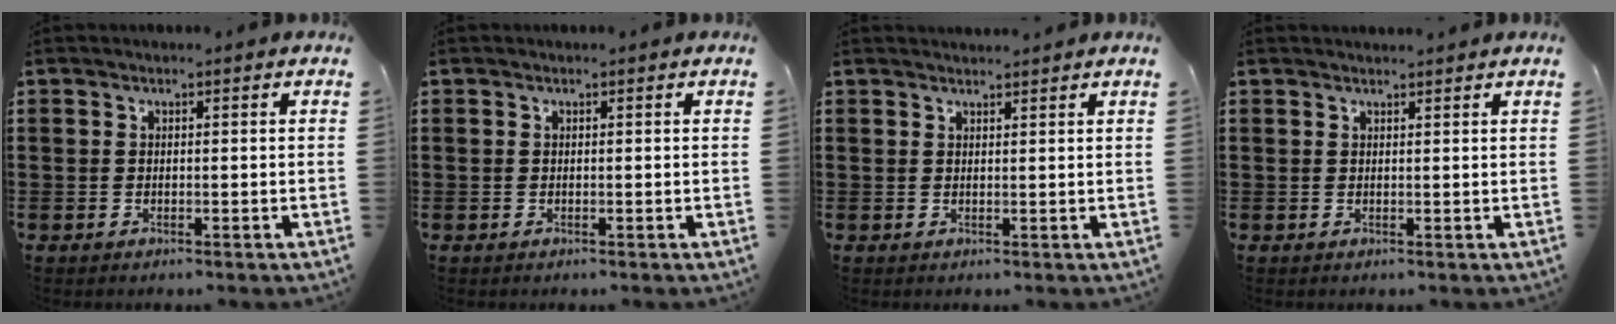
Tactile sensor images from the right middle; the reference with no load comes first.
{"total": 0.0}
{"total": 1.3, "force": [1.3, -0.1, 0.0], "torque": [-0.002, -0.003, 0.026]}
{"total": 1.0, "force": [1.0, -0.1, 0.0], "torque": [-0.002, -0.003, 0.019]}